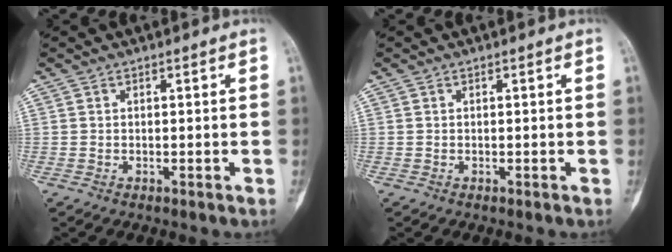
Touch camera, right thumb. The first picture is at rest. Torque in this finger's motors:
{"motor_torque": [0.17, 0.16, 0.00, 0.00, 0.00]}